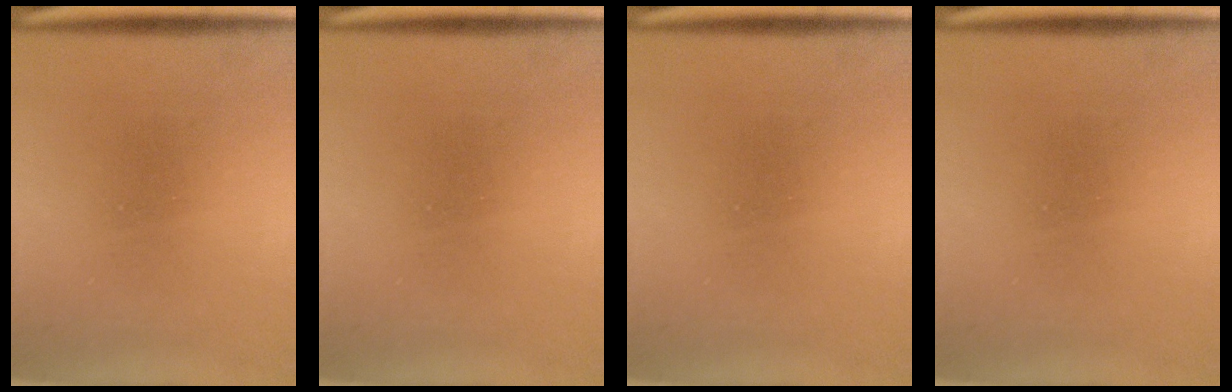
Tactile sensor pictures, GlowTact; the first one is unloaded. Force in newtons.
{"total": 0.0}
{"total": 0.0}
{"total": 0.0}